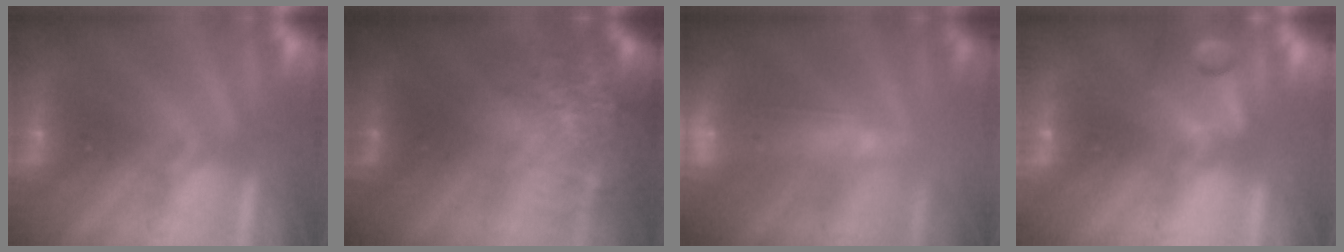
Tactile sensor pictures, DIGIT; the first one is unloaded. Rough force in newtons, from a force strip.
{"total": 7.0}
{"total": 8.8}
{"total": 8.8}